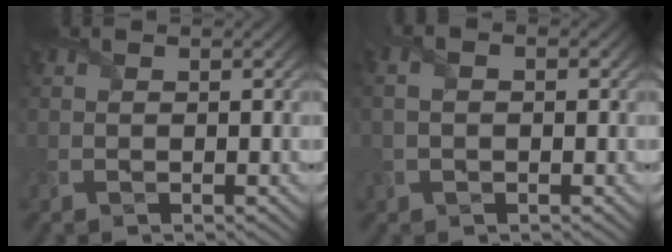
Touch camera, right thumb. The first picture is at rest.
{"total": 2.5, "force": [0.2, 1.5, 2.0], "torque": [-0.042, 0.004, 0.007]}